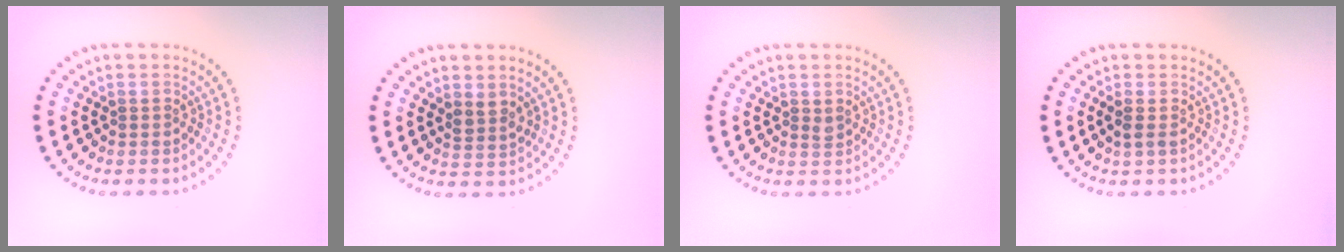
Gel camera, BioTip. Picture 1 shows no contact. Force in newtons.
{"total": 1.4, "press": 1.2, "slide": 0.8}
{"total": 0.6, "press": 0.5, "slide": 0.3}
{"total": 1.0, "press": 1.0, "slide": 0.4}